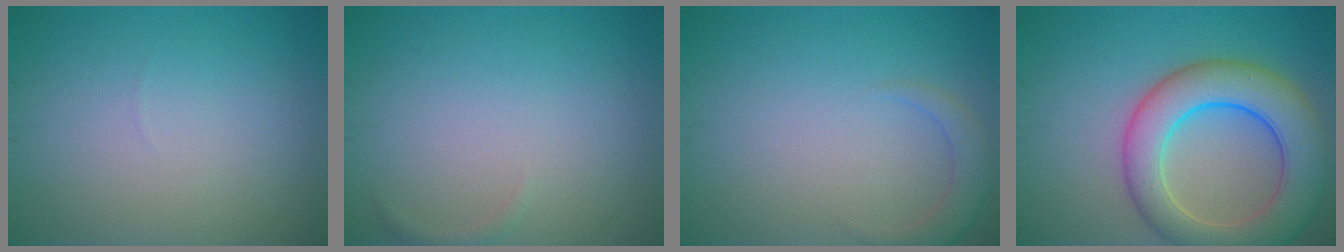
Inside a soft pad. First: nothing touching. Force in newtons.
{"total": 0.6, "press": 0.6, "slide": 0.1}
{"total": 2.1, "press": 2.1, "slide": 0.3}
{"total": 9.0, "press": 9.0, "slide": 0.2}